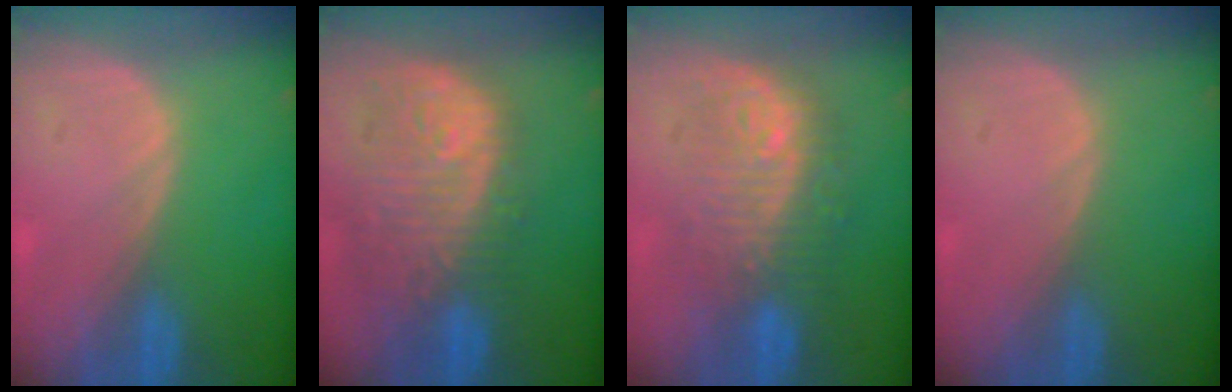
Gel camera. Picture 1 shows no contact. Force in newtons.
{"total": 12.0, "press": 10.7, "slide": 5.3}
{"total": 9.5, "press": 9.5, "slide": 0.5}
{"total": 0.0}